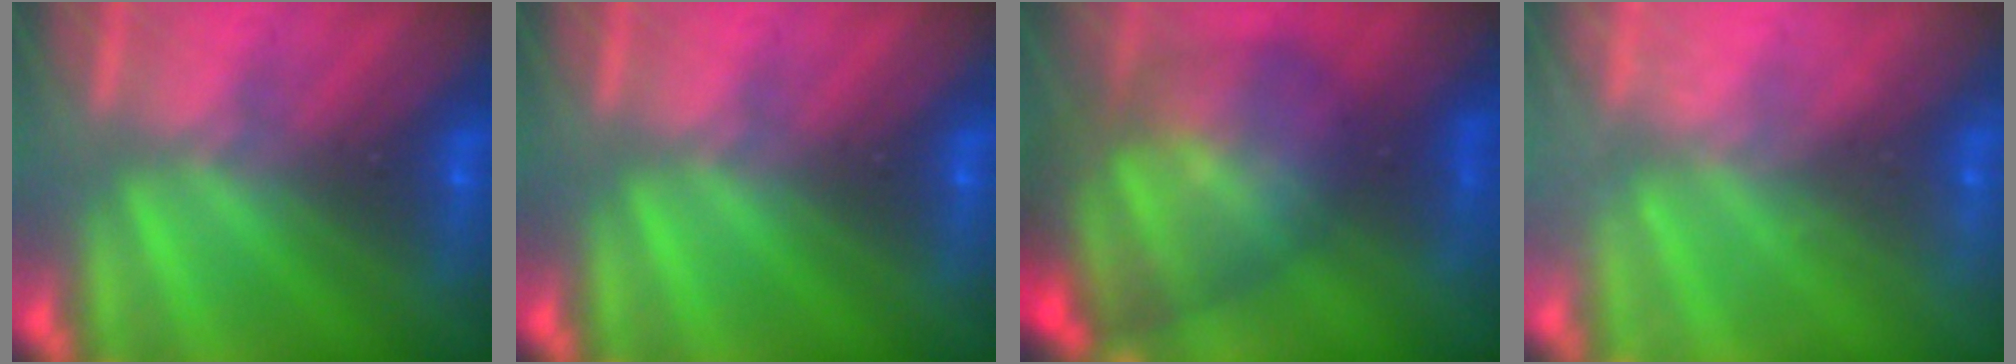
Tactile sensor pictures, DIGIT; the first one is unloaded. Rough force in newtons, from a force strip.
{"total": 0.0}
{"total": 7.6}
{"total": 2.4}